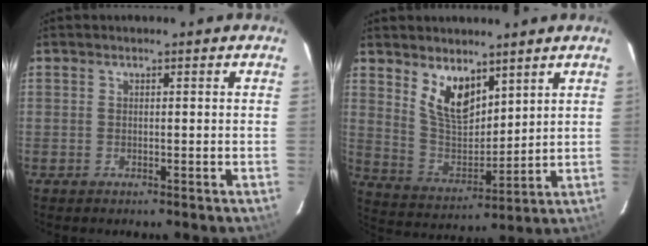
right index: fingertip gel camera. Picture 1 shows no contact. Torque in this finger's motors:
{"motor_torque": [0.31, 0.29, 0.20, 0.11]}